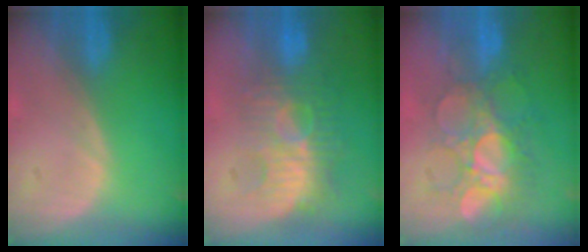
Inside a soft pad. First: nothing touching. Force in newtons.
{"total": 9.0, "press": 8.6, "slide": 2.6}
{"total": 9.3, "press": 8.5, "slide": 3.8}